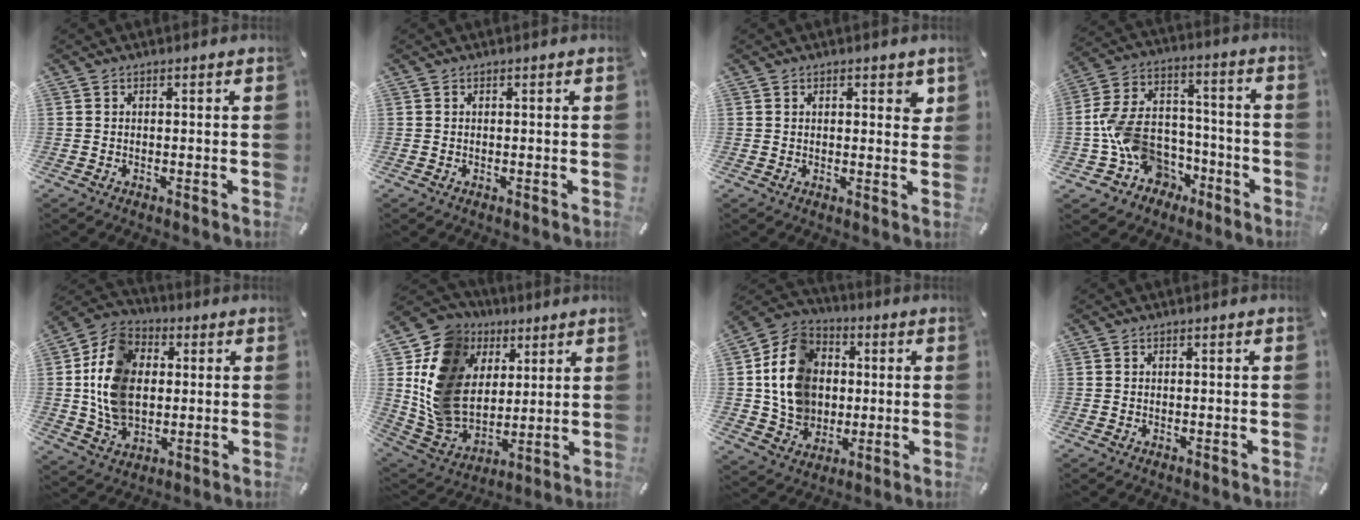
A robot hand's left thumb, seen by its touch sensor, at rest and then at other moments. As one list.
[{"total": 0.0}, {"total": 2.6, "force": [1.3, 1.5, 1.8], "torque": [-0.005, -0.007, 0.014]}, {"total": 14.9, "force": [-4.5, 12.3, 7.1], "torque": [-0.130, 0.022, -0.072]}, {"total": 15.1, "force": [0.9, 12.0, 9.0], "torque": [-0.209, 0.014, 0.014]}, {"total": 16.2, "force": [3.2, 14.2, 7.2], "torque": [-0.171, -0.019, 0.069]}, {"total": 15.1, "force": [0.6, 13.4, 7.0], "torque": [-0.159, 0.014, 0.018]}, {"total": 0.0}]